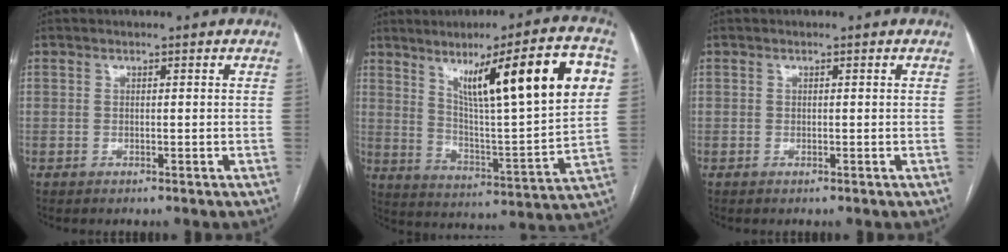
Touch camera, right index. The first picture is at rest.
{"total": 21.7, "force": [8.8, 1.4, 19.8], "torque": [-0.289, 0.014, 0.134]}
{"total": 0.0}